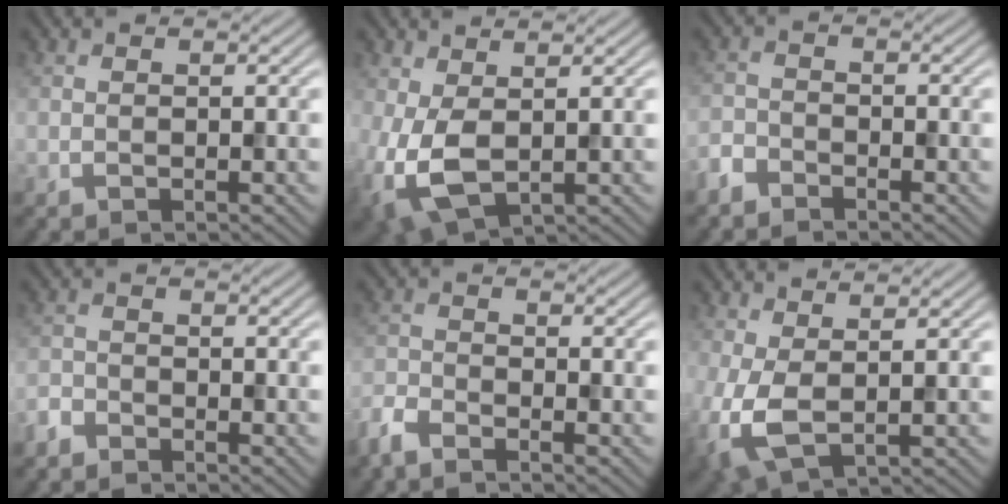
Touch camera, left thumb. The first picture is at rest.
{"total": 5.7, "force": [-0.3, 3.3, 4.7], "torque": [-0.121, -0.007, -0.003]}
{"total": 2.6, "force": [-2.3, 1.0, 0.6], "torque": [-0.012, -0.005, -0.058]}
{"total": 2.2, "force": [-2.0, 0.8, 0.4], "torque": [-0.009, -0.004, -0.052]}
{"total": 3.4, "force": [-3.0, 0.8, 1.5], "torque": [-0.037, -0.010, -0.075]}
{"total": 4.6, "force": [0.2, 2.3, 4.0], "torque": [-0.107, -0.002, 0.004]}